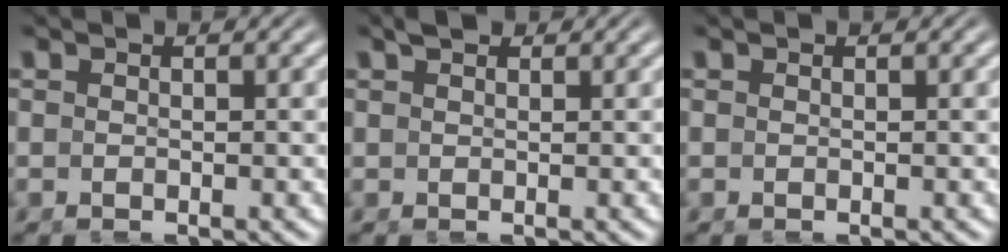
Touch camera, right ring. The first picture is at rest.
{"total": 1.1, "force": [1.0, 0.2, 0.3], "torque": [-0.001, 0.004, 0.019]}
{"total": 0.0}